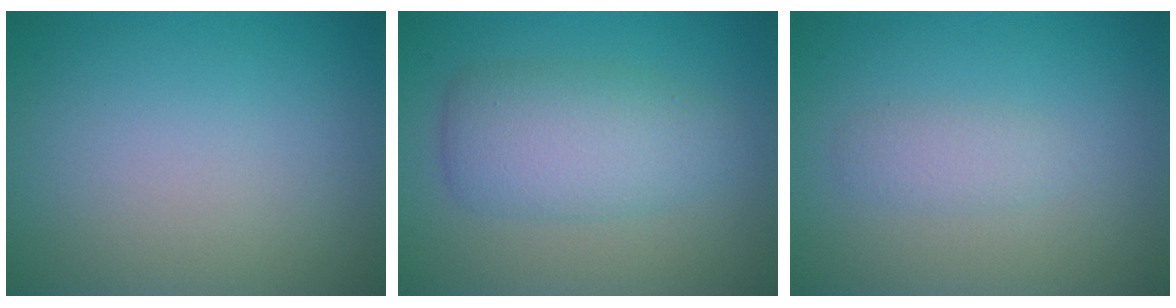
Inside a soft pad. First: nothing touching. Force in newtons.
{"total": 5.0, "press": 5.0, "slide": 0.1}
{"total": 1.5, "press": 1.5, "slide": 0.0}